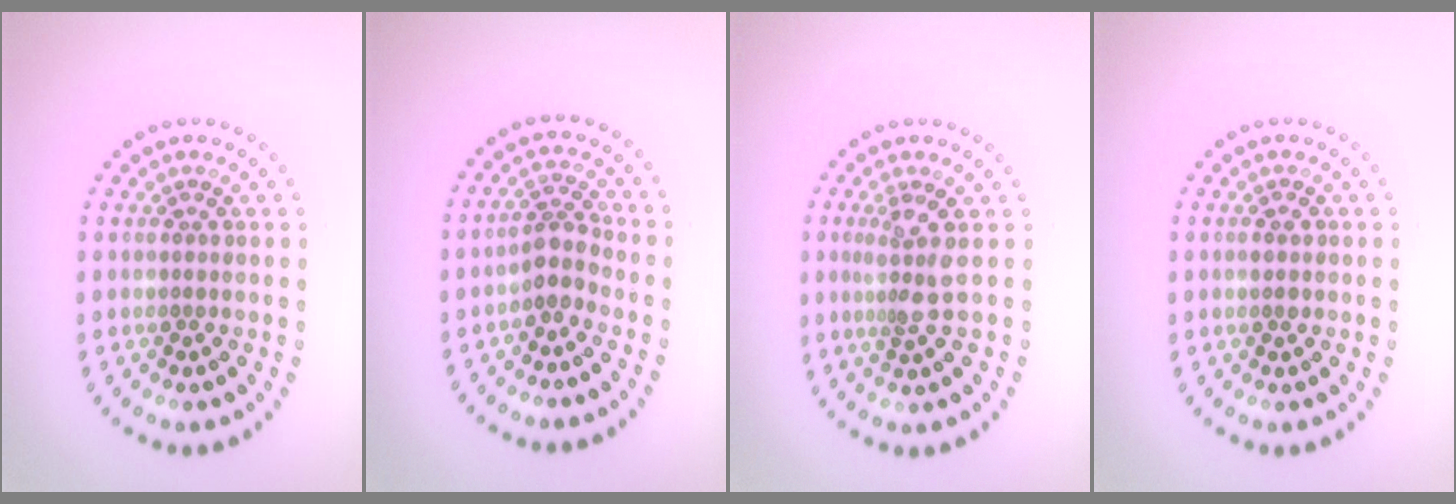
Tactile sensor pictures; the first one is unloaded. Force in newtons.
{"total": 2.4, "press": 1.9, "slide": 1.5}
{"total": 2.6, "press": 1.9, "slide": 1.8}
{"total": 1.3, "press": 1.2, "slide": 0.1}